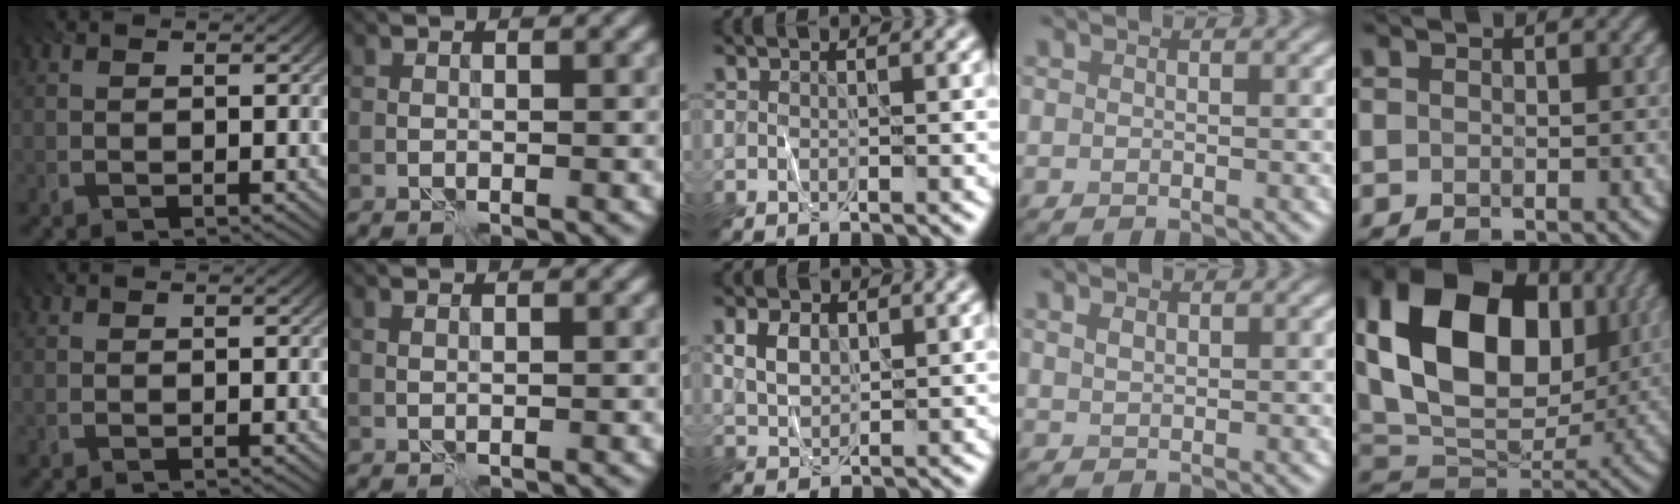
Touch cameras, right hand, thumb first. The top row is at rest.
{"middle": {"total": 2.6, "force": [0.9, 1.8, 1.6], "torque": [-0.038, 0.002, 0.020]}, "ring": {"total": 1.0, "force": [0.6, 0.4, 0.6], "torque": [-0.014, 0.000, 0.015]}, "little": {"total": 15.8, "force": [3.6, 10.9, 10.9], "torque": [-0.209, 0.016, 0.071]}}